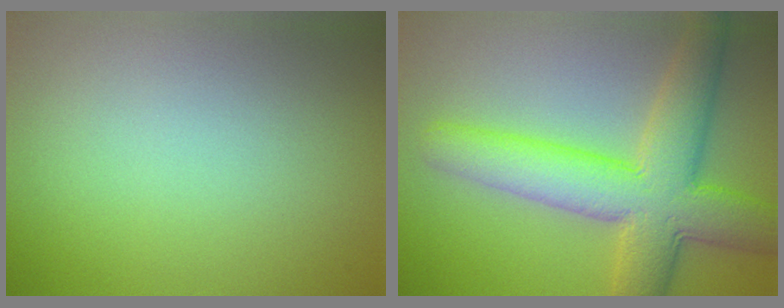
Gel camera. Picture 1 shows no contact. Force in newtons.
{"total": 9.0, "press": 9.0, "slide": 0.2}